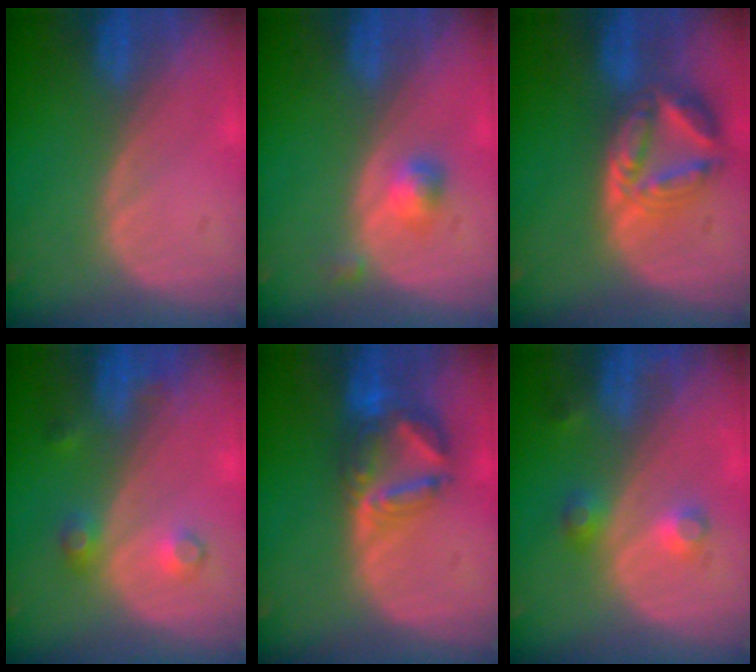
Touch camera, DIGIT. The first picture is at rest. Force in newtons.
{"total": 2.6, "press": 2.4, "slide": 1.1}
{"total": 8.0, "press": 7.0, "slide": 3.8}
{"total": 3.6, "press": 3.3, "slide": 1.4}
{"total": 7.1, "press": 6.4, "slide": 3.2}
{"total": 3.7, "press": 3.4, "slide": 1.4}